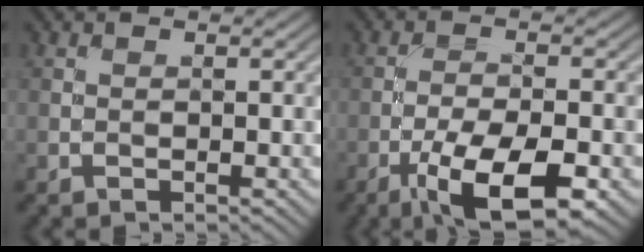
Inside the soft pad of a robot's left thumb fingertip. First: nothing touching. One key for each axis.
{"total": 10.6, "fx": -5.6, "fy": 3.5, "fz": 8.3, "tx": -0.152, "ty": -0.009, "tz": -0.097}